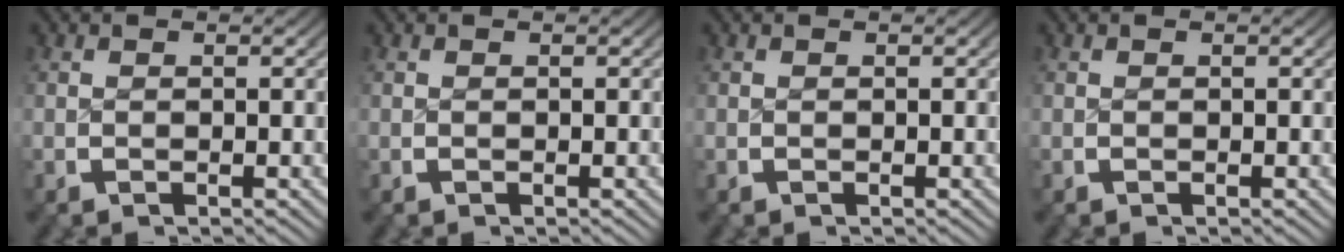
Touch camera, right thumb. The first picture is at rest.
{"total": 0.0}
{"total": 0.0}
{"total": 0.0}